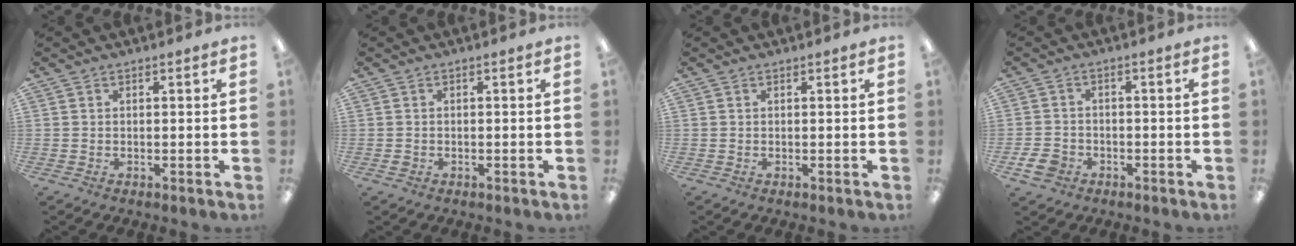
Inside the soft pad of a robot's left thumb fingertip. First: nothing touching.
{"total": 0.7, "force": [-0.3, 0.6, 0.1], "torque": [-0.002, 0.003, -0.008]}
{"total": 0.0}
{"total": 4.5, "force": [-2.5, 3.3, 1.7], "torque": [-0.035, 0.007, -0.047]}